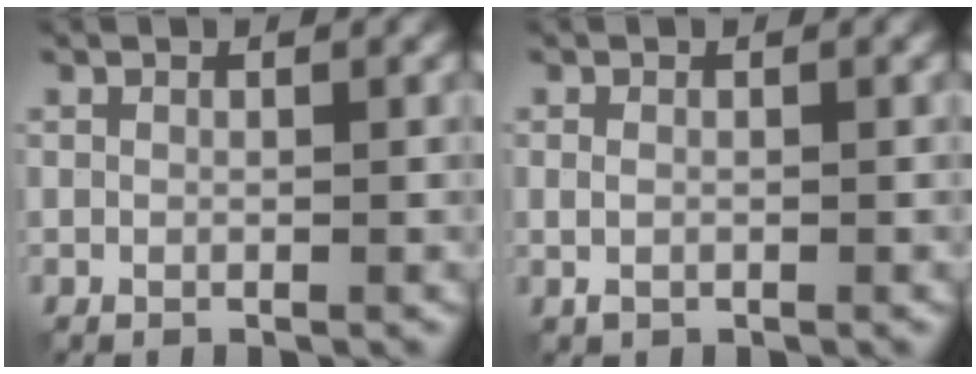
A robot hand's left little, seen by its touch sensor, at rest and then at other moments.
{"total": 0.9, "force": [-0.3, 0.6, 0.7], "torque": [-0.020, -0.003, -0.005]}